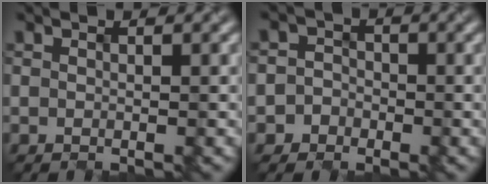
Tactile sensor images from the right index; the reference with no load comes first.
{"total": 2.3, "force": [-1.5, 1.8, -0.4], "torque": [0.023, 0.000, -0.028]}